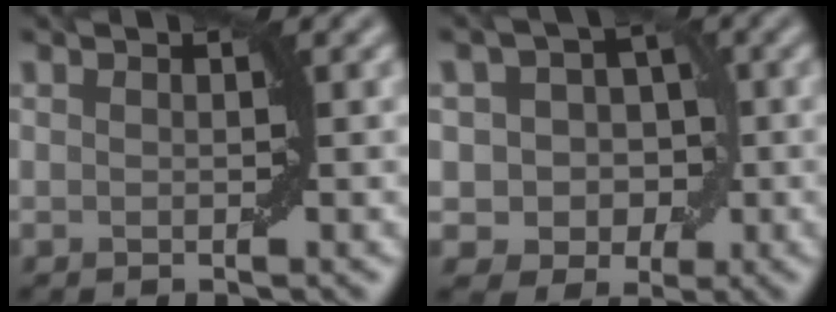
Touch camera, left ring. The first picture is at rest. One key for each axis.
{"total": 5.0, "fx": 0.2, "fy": 4.5, "fz": 2.3, "tx": -0.009, "ty": 0.013, "tz": -0.016}